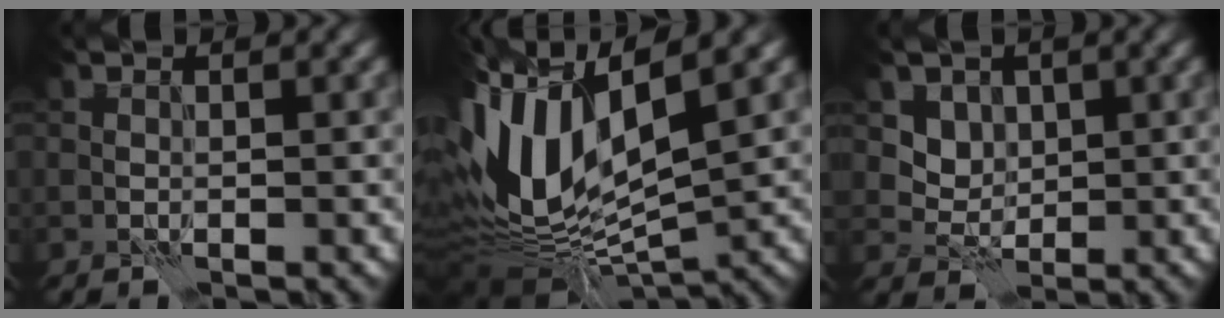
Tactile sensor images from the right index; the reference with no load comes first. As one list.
[{"total": 13.4, "force": [0.4, 6.2, 11.8], "torque": [-0.247, 0.001, 0.009]}, {"total": 3.2, "force": [1.6, 2.6, 0.9], "torque": [-0.027, -0.022, 0.051]}]